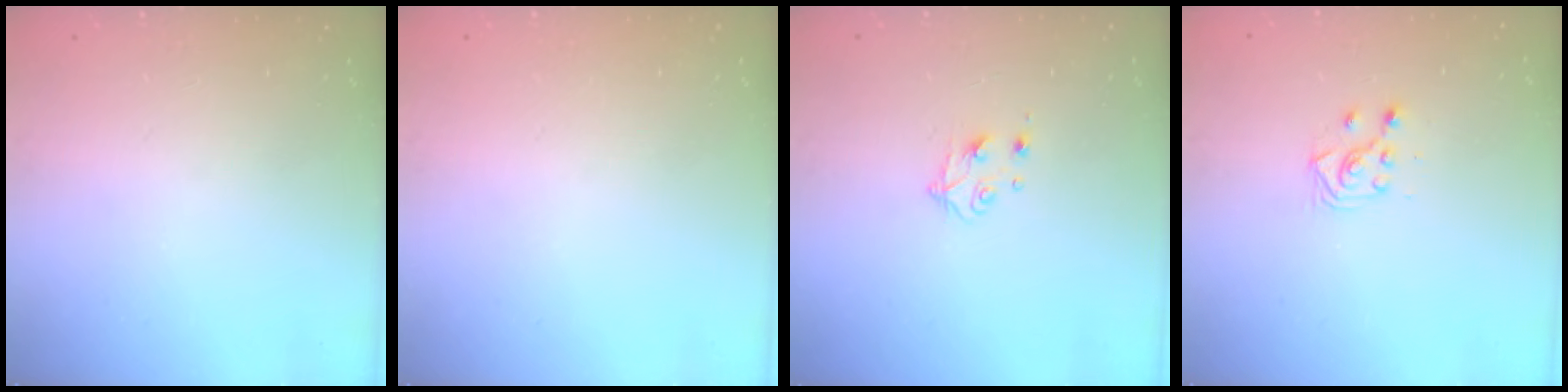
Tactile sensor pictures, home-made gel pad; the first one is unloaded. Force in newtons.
{"total": 0.0}
{"total": 4.7, "press": 4.6, "slide": 0.6}
{"total": 3.7, "press": 3.6, "slide": 0.9}